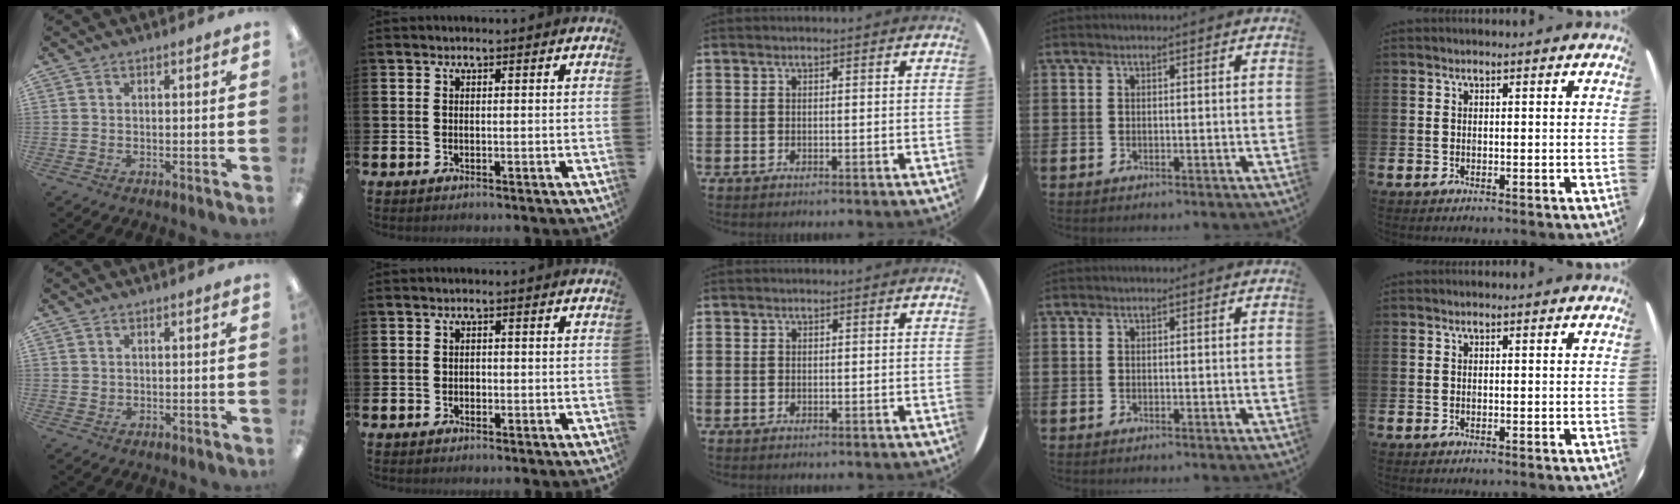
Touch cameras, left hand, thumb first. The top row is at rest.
{"thumb": {"total": 1.0, "force": [0.4, 0.9, 0.2], "torque": [-0.004, 0.005, 0.007]}, "index": {"total": 0.7, "force": [-0.2, 0.7, 0.2], "torque": [0.000, 0.002, -0.006]}}